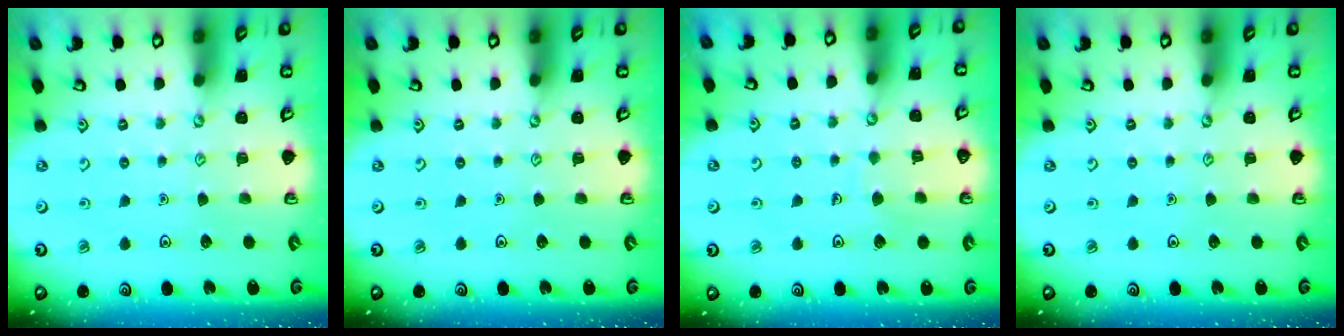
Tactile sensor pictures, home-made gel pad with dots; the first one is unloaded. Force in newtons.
{"total": 0.0}
{"total": 4.4, "press": 4.4, "slide": 0.3}
{"total": 0.0}